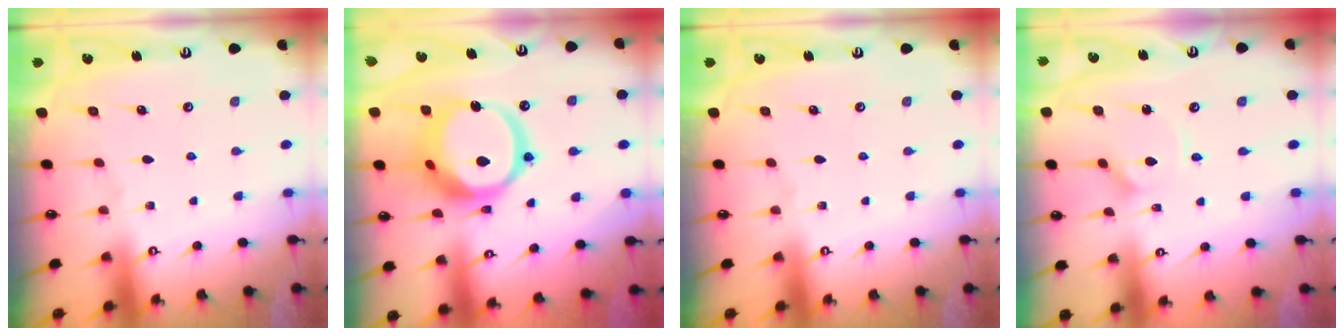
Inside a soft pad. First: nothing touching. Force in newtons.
{"total": 16.8, "press": 16.7, "slide": 1.8}
{"total": 0.0}
{"total": 3.1, "press": 3.1, "slide": 0.3}